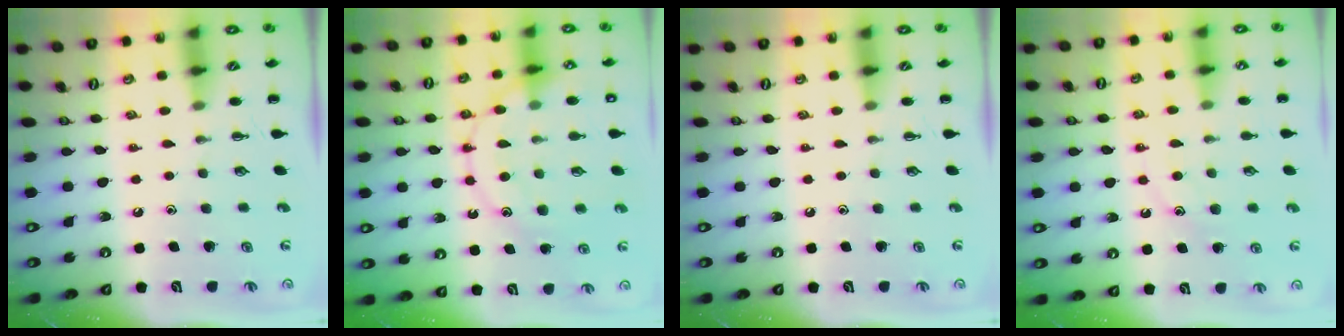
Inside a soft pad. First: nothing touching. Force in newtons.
{"total": 17.1, "press": 17.1, "slide": 1.1}
{"total": 0.0}
{"total": 11.2, "press": 11.1, "slide": 1.0}